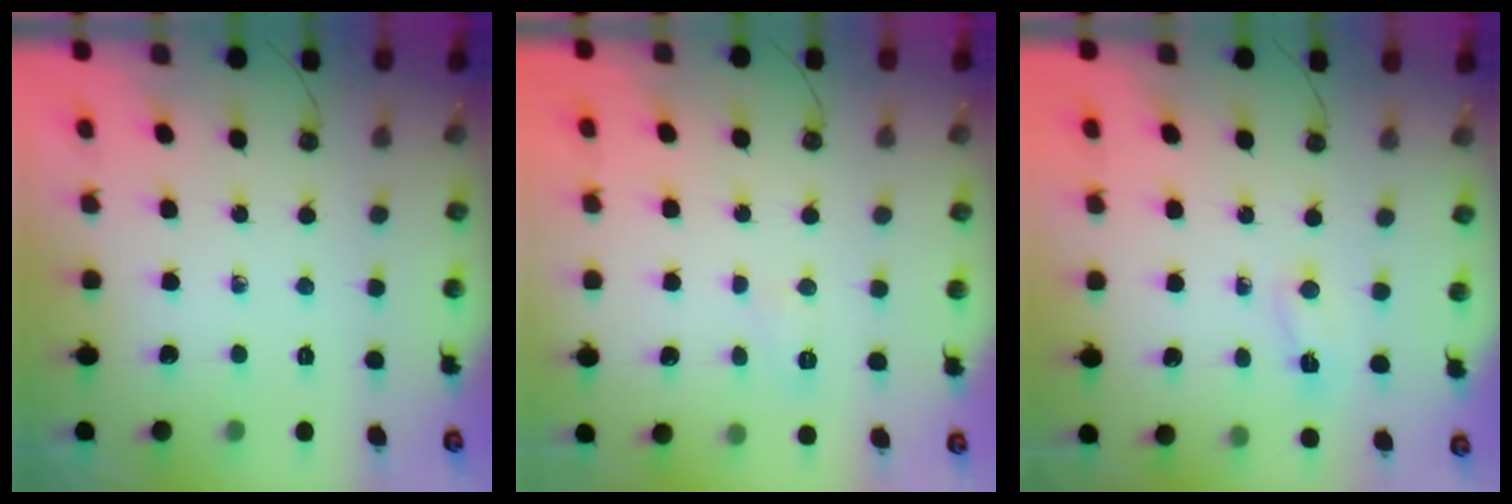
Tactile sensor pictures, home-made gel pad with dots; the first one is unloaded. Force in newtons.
{"total": 5.1, "press": 5.0, "slide": 1.1}
{"total": 2.1, "press": 2.0, "slide": 0.5}